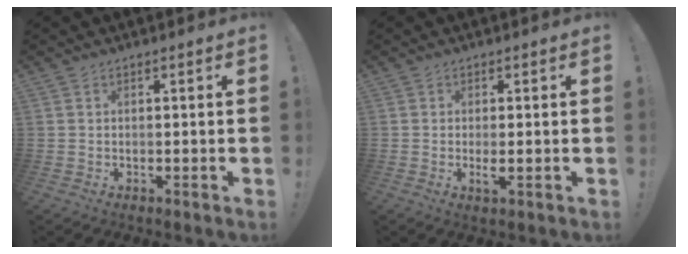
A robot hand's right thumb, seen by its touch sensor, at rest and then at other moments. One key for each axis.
{"total": 2.4, "fx": -0.1, "fy": 0.3, "fz": 2.3, "tx": -0.035, "ty": -0.004, "tz": -0.002}